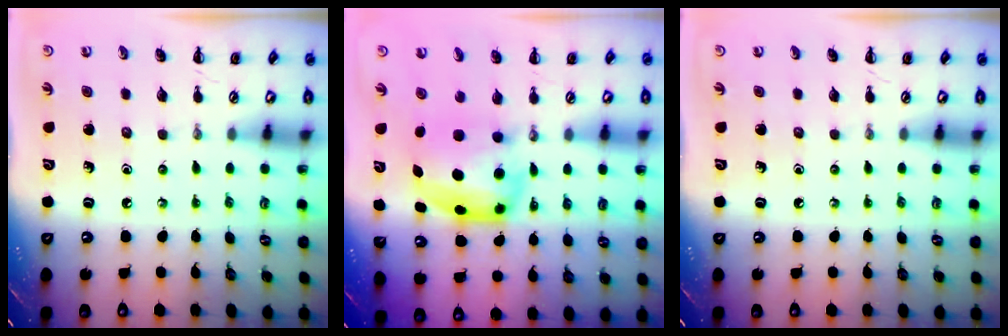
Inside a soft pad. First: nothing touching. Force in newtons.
{"total": 6.0, "press": 5.9, "slide": 0.8}
{"total": 0.0}